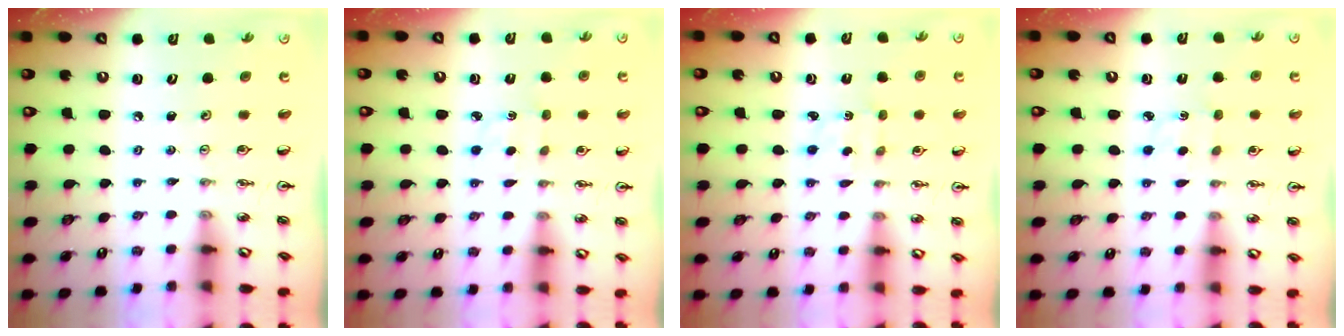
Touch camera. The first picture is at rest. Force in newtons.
{"total": 1.8, "press": 1.7, "slide": 0.5}
{"total": 2.8, "press": 2.8, "slide": 0.5}
{"total": 1.8, "press": 1.7, "slide": 0.5}